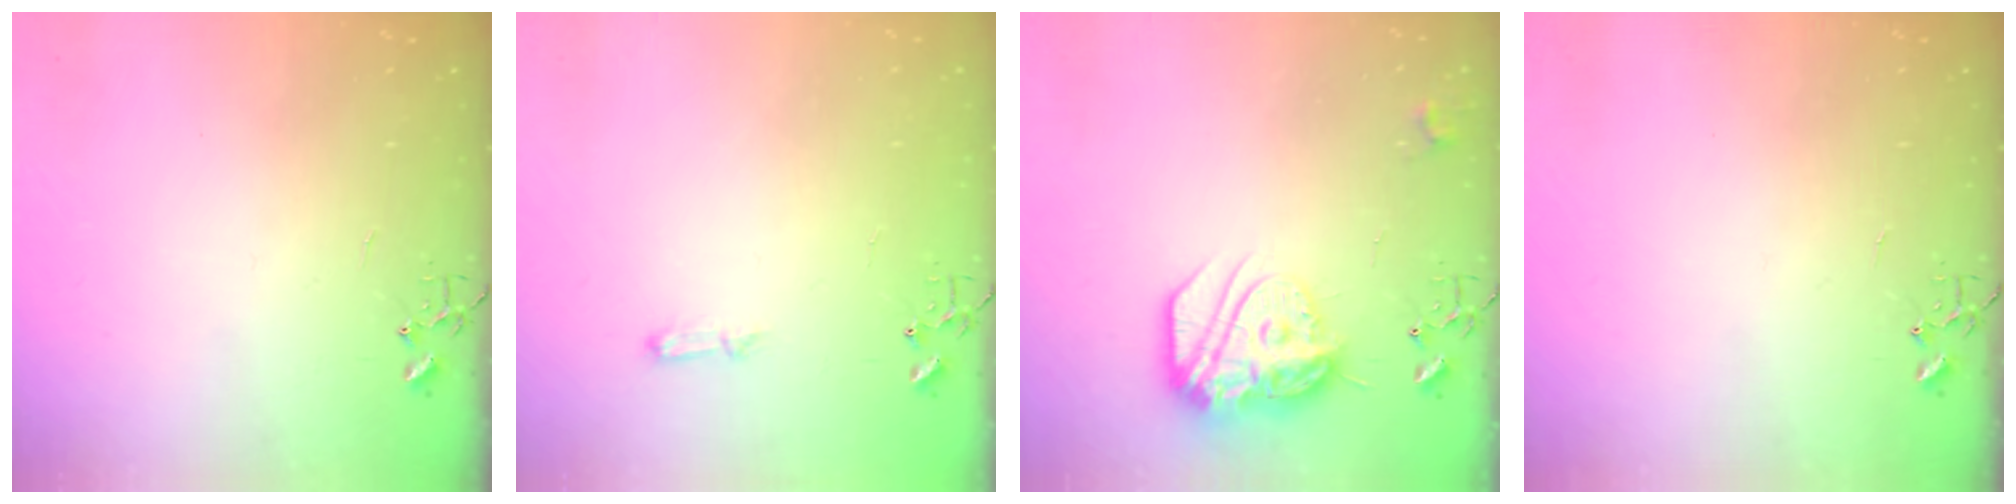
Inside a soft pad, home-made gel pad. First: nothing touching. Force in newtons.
{"total": 4.8, "press": 4.8, "slide": 0.5}
{"total": 17.7, "press": 17.6, "slide": 1.8}
{"total": 0.0}